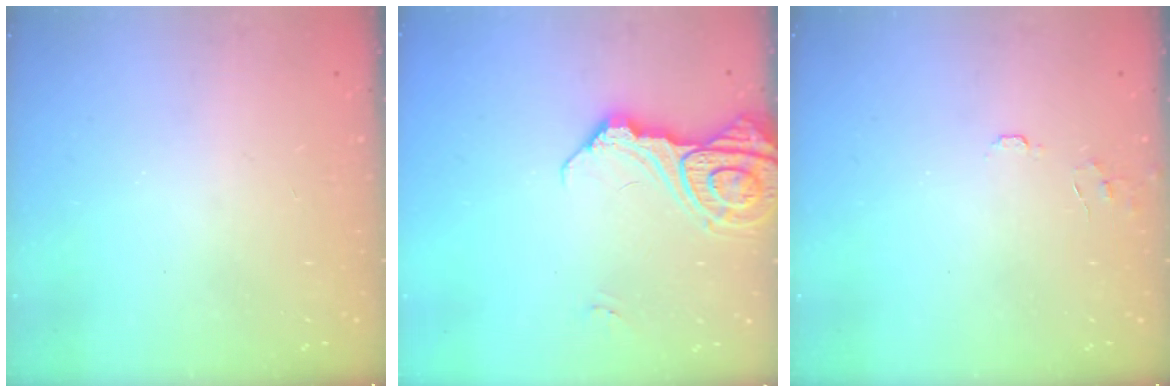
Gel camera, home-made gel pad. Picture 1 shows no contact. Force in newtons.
{"total": 13.1, "press": 13.0, "slide": 1.3}
{"total": 5.7, "press": 5.7, "slide": 0.5}